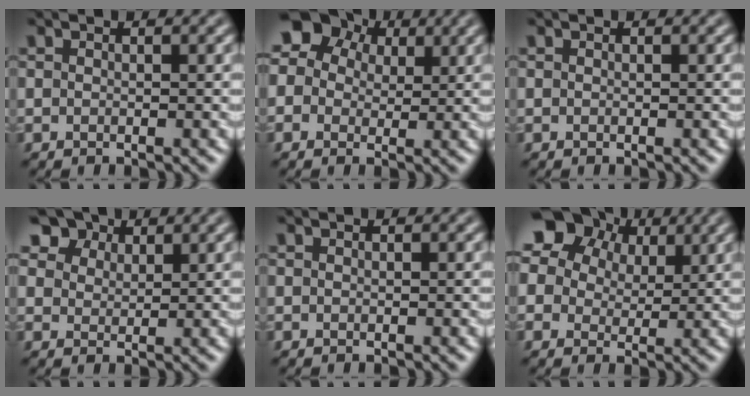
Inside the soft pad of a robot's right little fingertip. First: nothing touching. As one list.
[{"total": 8.2, "force": [3.4, 6.4, 3.8], "torque": [-0.070, 0.030, 0.036]}, {"total": 0.0}, {"total": 6.4, "force": [4.6, 3.7, 2.4], "torque": [-0.069, 0.001, 0.074]}, {"total": 0.0}, {"total": 12.9, "force": [6.7, 8.7, 6.8], "torque": [-0.123, 0.038, 0.108]}]